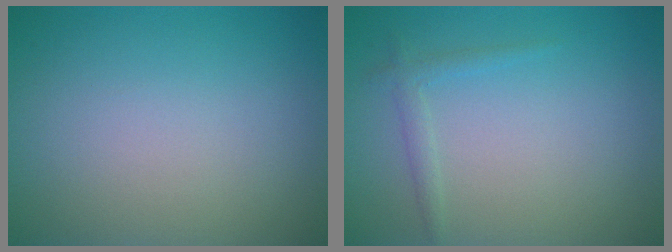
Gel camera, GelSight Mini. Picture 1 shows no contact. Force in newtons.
{"total": 1.2, "press": 1.2, "slide": 0.0}